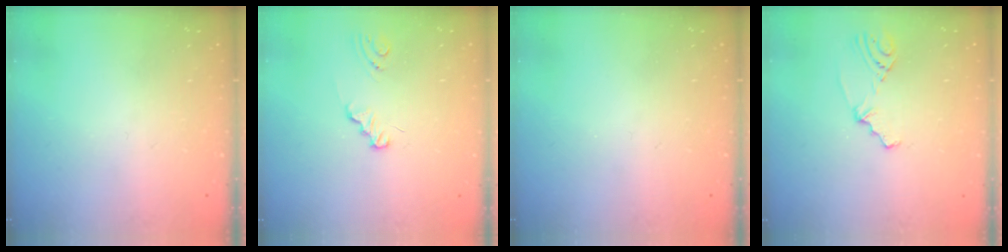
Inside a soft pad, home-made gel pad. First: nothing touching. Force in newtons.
{"total": 1.1, "press": 1.1, "slide": 0.1}
{"total": 0.0}
{"total": 2.8, "press": 2.3, "slide": 1.5}